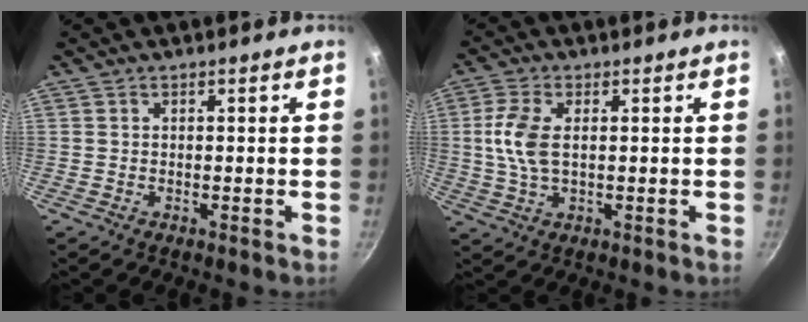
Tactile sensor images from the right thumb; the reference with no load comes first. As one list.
[{"total": 7.4, "force": [0.9, 4.0, 6.2], "torque": [-0.132, 0.005, 0.016]}]